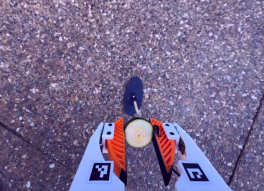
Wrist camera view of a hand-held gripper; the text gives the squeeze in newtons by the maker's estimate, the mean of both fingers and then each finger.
{"total": 10.2, "left": 10.1, "right": 10.3}